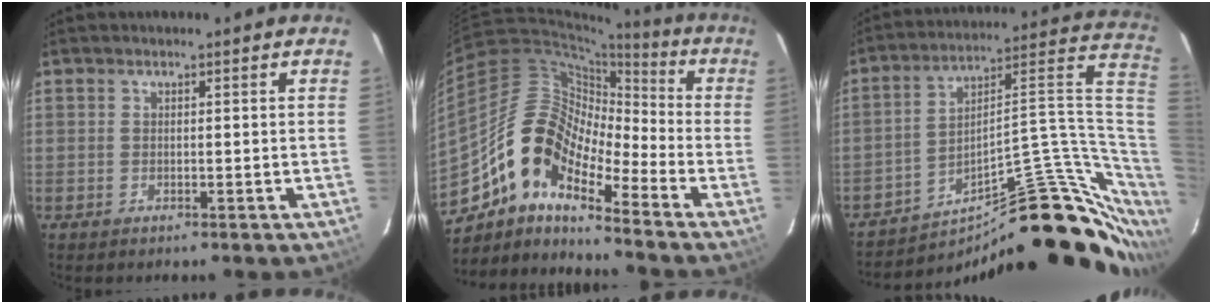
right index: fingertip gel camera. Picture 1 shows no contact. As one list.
[{"total": 14.1, "force": [-9.2, 5.7, 9.1], "torque": [-0.146, 0.011, -0.190]}, {"total": 24.1, "force": [-10.0, 10.0, 19.5], "torque": [-0.236, 0.041, -0.134]}]